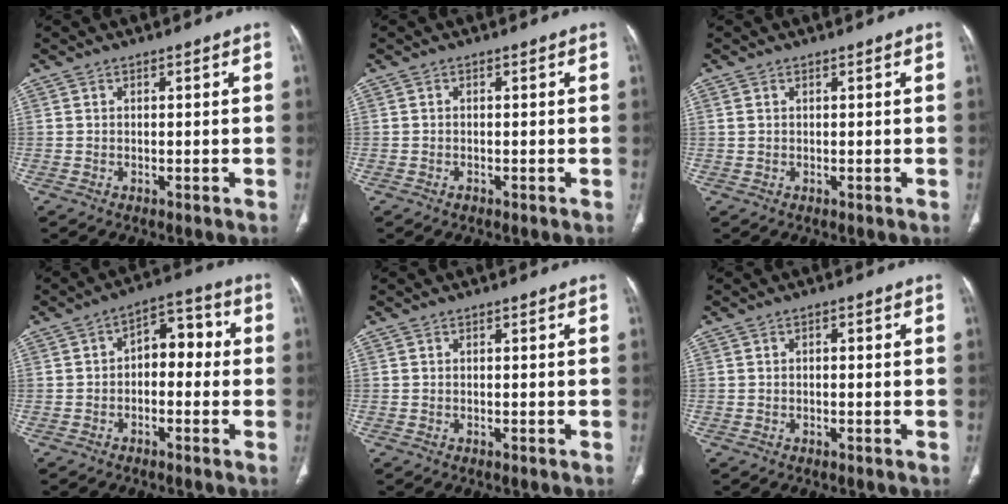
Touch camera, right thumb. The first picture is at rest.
{"total": 0.7, "force": [-0.5, 0.4, 0.2], "torque": [-0.002, 0.001, -0.009]}
{"total": 0.8, "force": [0.4, 0.4, 0.5], "torque": [-0.014, 0.011, 0.013]}
{"total": 7.7, "force": [0.0, 4.7, 6.1], "torque": [-0.054, 0.035, -0.014]}
{"total": 0.0}
{"total": 1.1, "force": [0.2, 0.4, 1.0], "torque": [-0.019, 0.005, 0.002]}